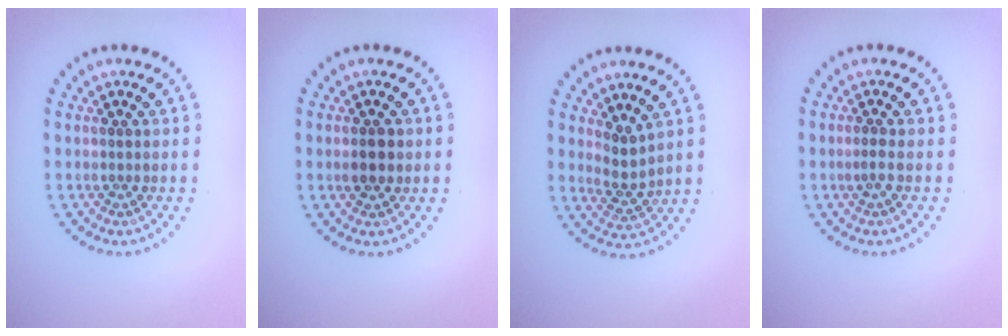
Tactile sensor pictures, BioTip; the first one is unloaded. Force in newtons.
{"total": 2.2, "press": 2.2, "slide": 0.2}
{"total": 2.2, "press": 1.7, "slide": 1.4}
{"total": 1.0, "press": 0.8, "slide": 0.5}